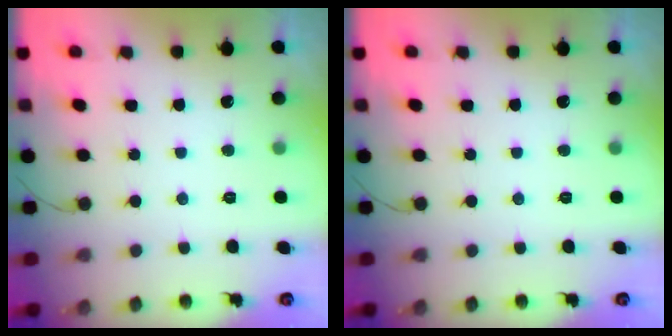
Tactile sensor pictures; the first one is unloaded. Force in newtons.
{"total": 0.0}